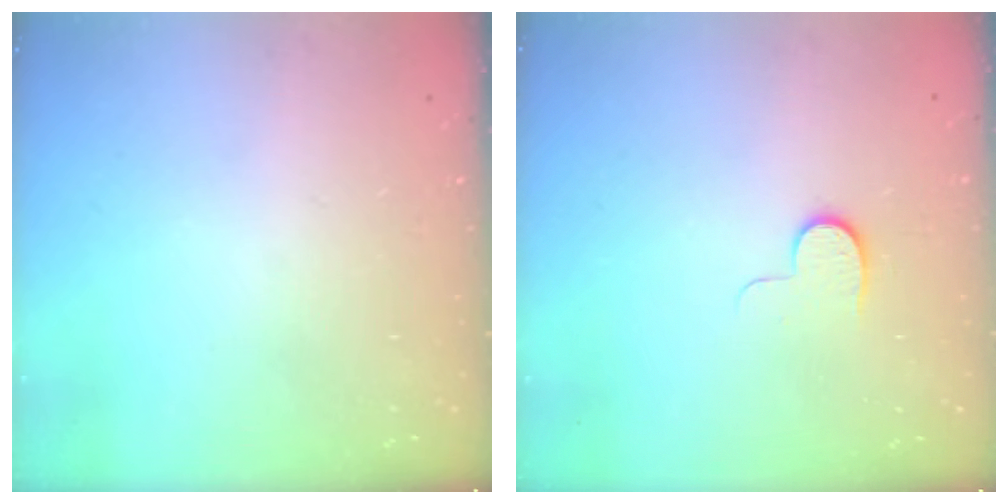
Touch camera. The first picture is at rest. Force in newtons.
{"total": 5.3, "press": 5.3, "slide": 0.5}